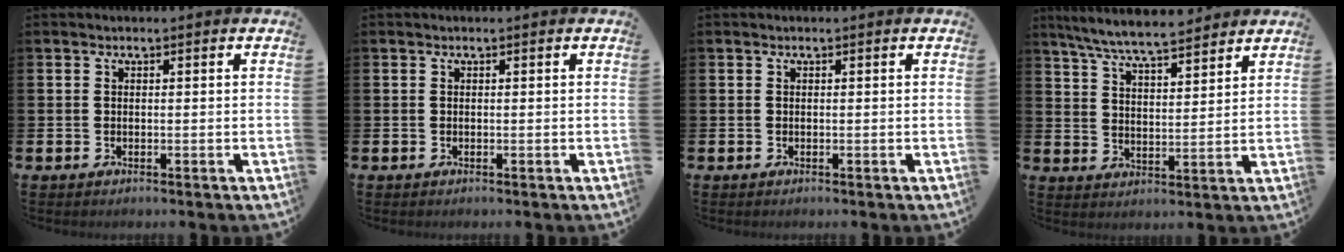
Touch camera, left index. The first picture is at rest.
{"total": 0.0}
{"total": 0.0}
{"total": 7.2, "force": [6.8, 0.6, 2.2], "torque": [-0.072, -0.030, 0.124]}